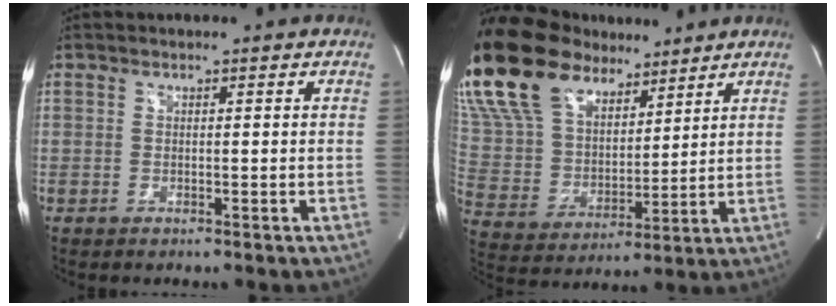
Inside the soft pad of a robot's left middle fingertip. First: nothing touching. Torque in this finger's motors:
{"motor_torque": [0.32, -0.40, 1.05, 0.21]}